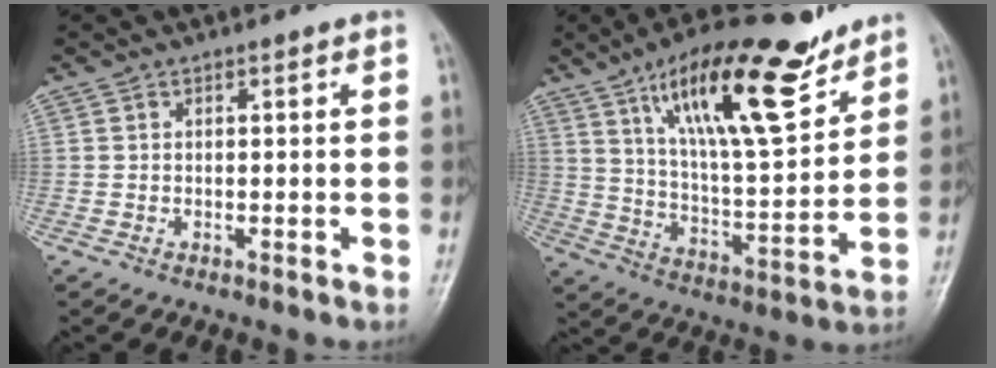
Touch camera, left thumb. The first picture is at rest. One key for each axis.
{"total": 20.5, "fx": 12.8, "fy": 6.1, "fz": 14.9, "tx": -0.214, "ty": -0.061, "tz": 0.222}